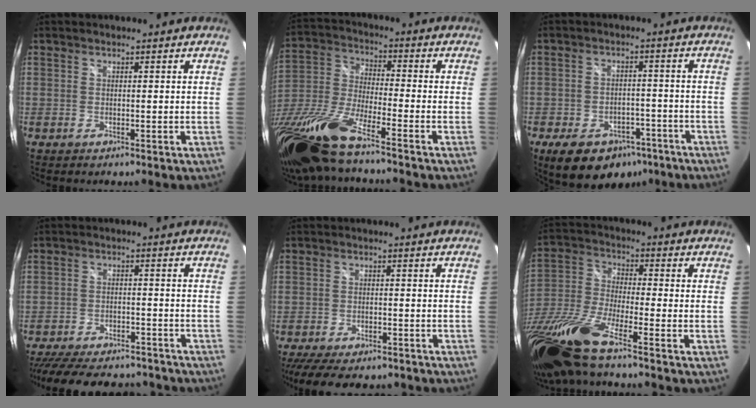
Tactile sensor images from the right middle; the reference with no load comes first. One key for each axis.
{"total": 18.6, "fx": -13.9, "fy": 1.9, "fz": 12.2, "tx": -0.257, "ty": -0.044, "tz": -0.280}
{"total": 13.5, "fx": -8.7, "fy": 8.2, "fz": 6.2, "tx": -0.135, "ty": 0.008, "tz": -0.112}
{"total": 22.2, "fx": -18.7, "fy": 7.8, "fz": 9.0, "tx": -0.198, "ty": 0.004, "tz": -0.253}
{"total": 13.9, "fx": -11.4, "fy": 4.7, "fz": 6.4, "tx": -0.142, "ty": -0.021, "tz": -0.167}
{"total": 18.2, "fx": -13.4, "fy": 1.6, "fz": 12.2, "tx": -0.256, "ty": -0.047, "tz": -0.270}